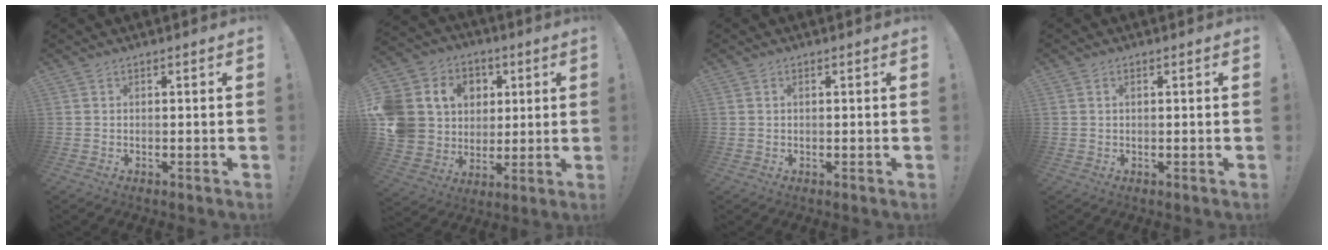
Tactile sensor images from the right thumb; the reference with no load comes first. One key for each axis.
{"total": 14.2, "fx": 3.2, "fy": 13.1, "fz": 4.6, "tx": -0.082, "ty": -0.013, "tz": 0.090}
{"total": 0.5, "fx": 0.3, "fy": 0.4, "fz": 0.3, "tx": -0.007, "ty": 0.001, "tz": 0.005}
{"total": 1.0, "fx": 0.4, "fy": 0.6, "fz": 0.7, "tx": -0.014, "ty": 0.001, "tz": 0.008}